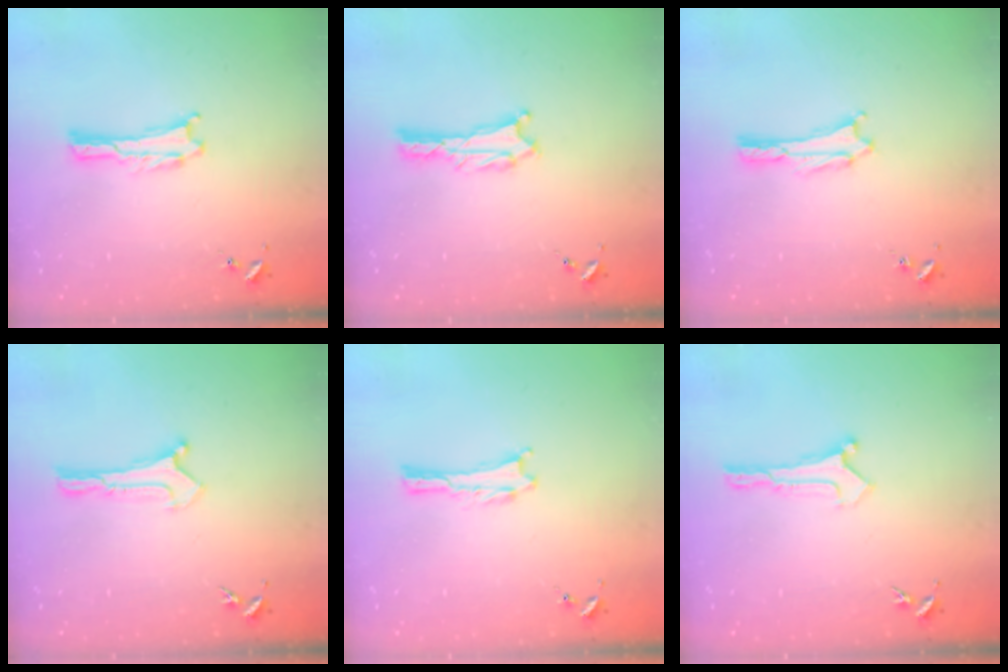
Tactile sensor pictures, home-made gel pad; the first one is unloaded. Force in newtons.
{"total": 1.3, "press": 1.2, "slide": 0.1}
{"total": 1.6, "press": 1.6, "slide": 0.2}
{"total": 0.0}
{"total": 0.0}
{"total": 0.0}